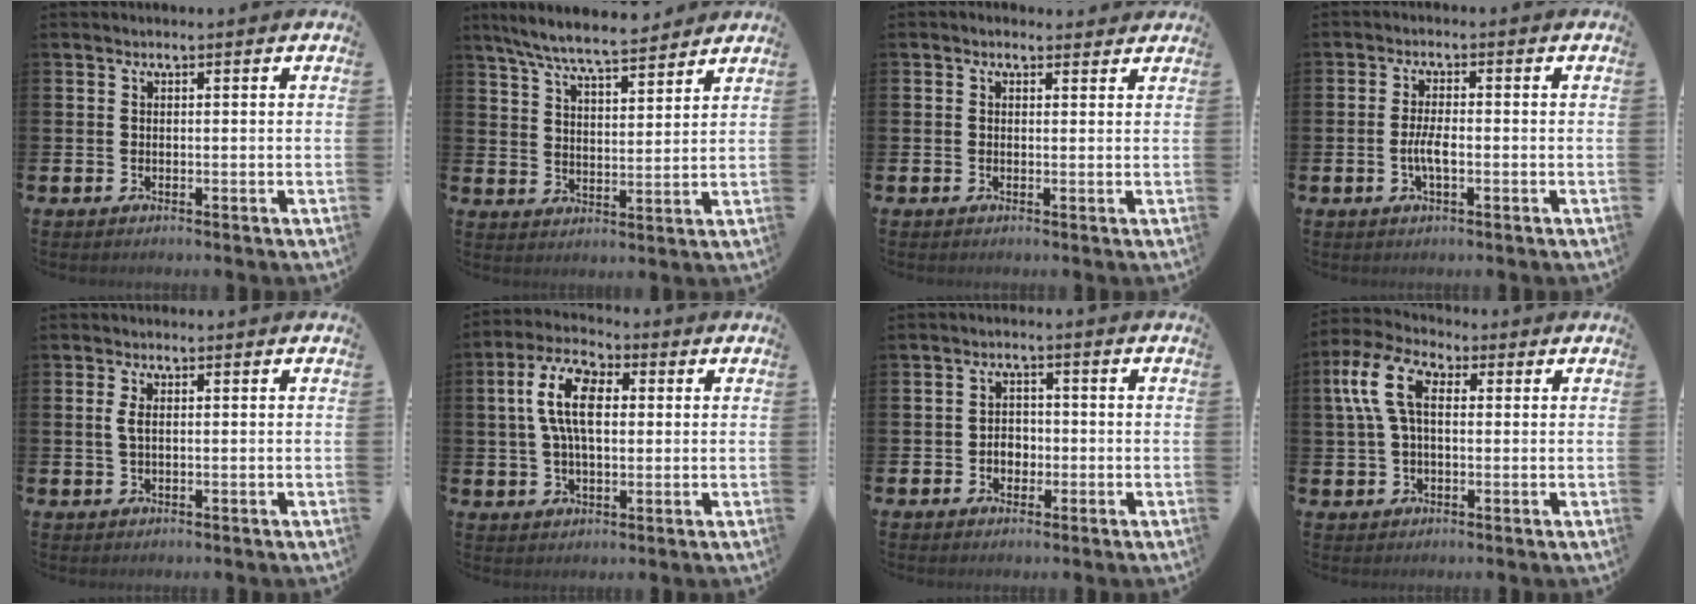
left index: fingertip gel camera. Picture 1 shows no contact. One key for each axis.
{"total": 7.6, "fx": 7.1, "fy": 0.8, "fz": 2.5, "tx": -0.078, "ty": -0.031, "tz": 0.129}
{"total": 0.9, "fx": 0.6, "fy": 0.6, "fz": 0.2, "tx": 0.003, "ty": 0.005, "tz": 0.008}
{"total": 3.1, "fx": -0.8, "fy": 1.0, "fz": 2.8, "tx": -0.055, "ty": -0.001, "tz": -0.018}
{"total": 1.8, "fx": 0.5, "fy": 0.8, "fz": 1.5, "tx": -0.032, "ty": 0.006, "tz": 0.007}
{"total": 8.5, "fx": 2.2, "fy": 4.6, "fz": 6.9, "tx": -0.146, "ty": 0.009, "tz": 0.036}
{"total": 1.7, "fx": -0.5, "fy": 1.5, "fz": 0.7, "tx": -0.005, "ty": 0.001, "tz": -0.014}
{"total": 8.5, "fx": 3.1, "fy": 5.0, "fz": 6.1, "tx": -0.151, "ty": 0.011, "tz": 0.054}